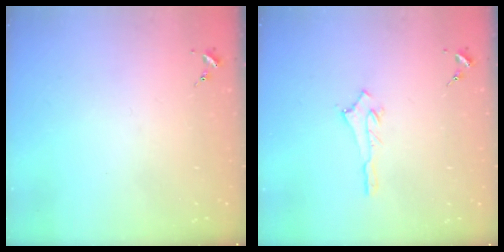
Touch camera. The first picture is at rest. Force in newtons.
{"total": 2.6, "press": 2.6, "slide": 0.2}